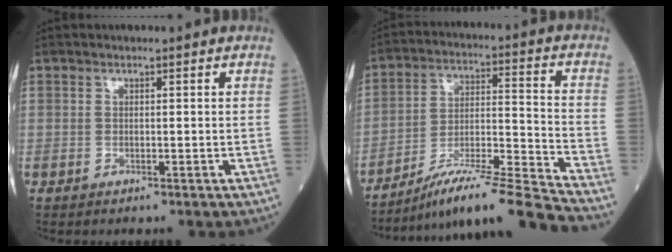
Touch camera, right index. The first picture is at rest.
{"total": 15.9, "force": [-14.1, -2.3, 7.0], "torque": [-0.117, 0.015, -0.243]}